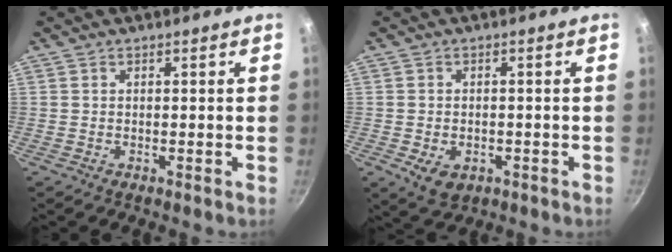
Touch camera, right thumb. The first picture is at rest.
{"total": 5.2, "force": [-1.7, 3.7, 3.3], "torque": [-0.047, 0.001, -0.018]}